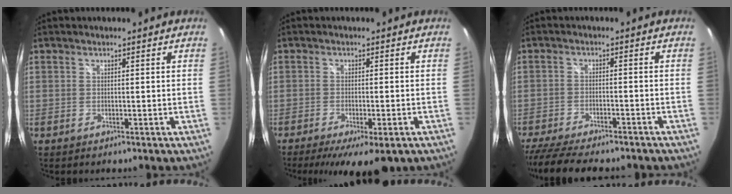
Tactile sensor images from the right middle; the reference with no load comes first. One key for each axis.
{"total": 9.8, "fx": -6.4, "fy": 2.3, "fz": 7.0, "tx": -0.137, "ty": -0.033, "tz": -0.095}
{"total": 15.7, "fx": -13.2, "fy": 3.8, "fz": 7.6, "tx": -0.160, "ty": -0.032, "tz": -0.204}